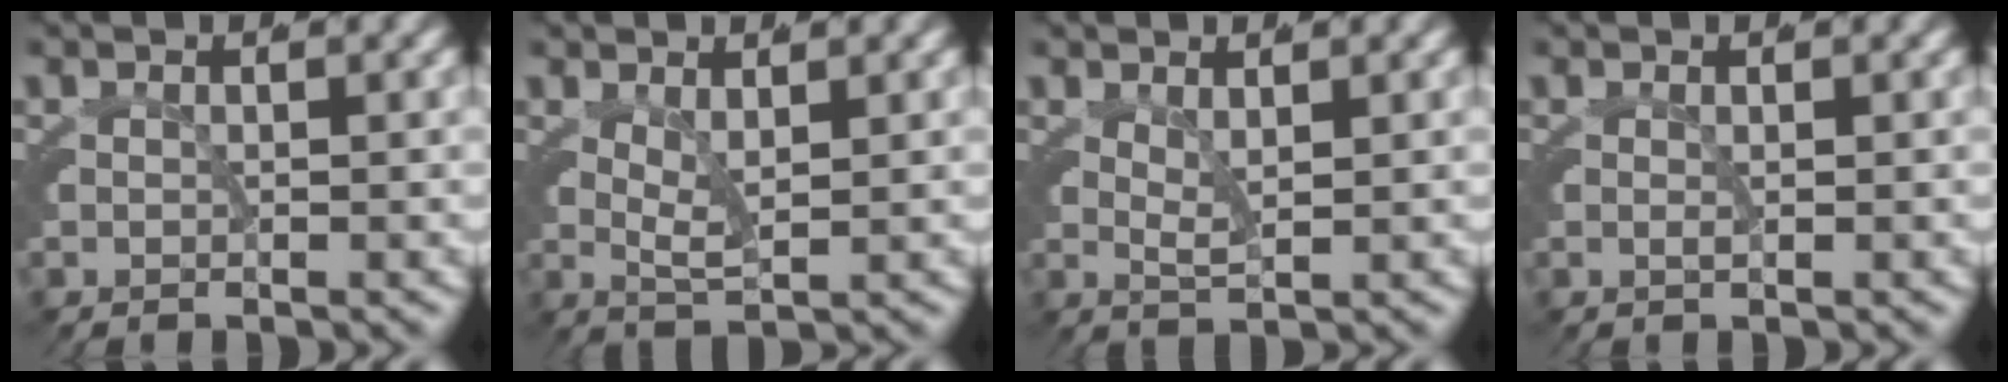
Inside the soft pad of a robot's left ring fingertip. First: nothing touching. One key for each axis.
{"total": 3.5, "fx": 1.5, "fy": 1.7, "fz": 2.7, "tx": -0.053, "ty": -0.009, "tz": 0.028}
{"total": 2.3, "fx": 1.4, "fy": 0.9, "fz": 1.6, "tx": -0.036, "ty": -0.012, "tz": 0.029}
{"total": 0.0}